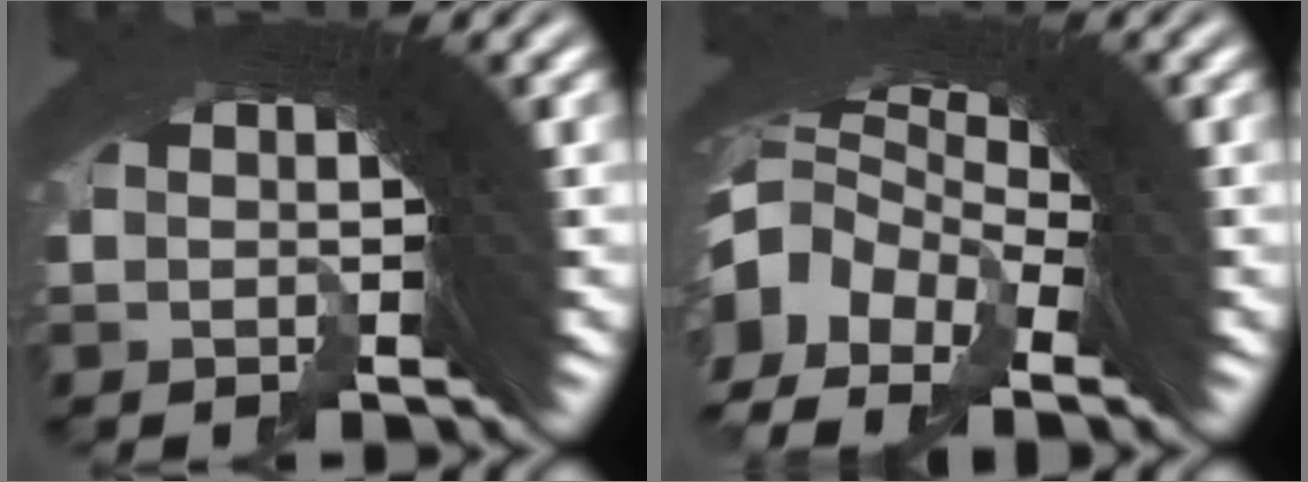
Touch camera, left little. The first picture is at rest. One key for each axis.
{"total": 7.7, "fx": -0.3, "fy": 6.3, "fz": 4.4, "tx": -0.109, "ty": -0.013, "tz": -0.009}